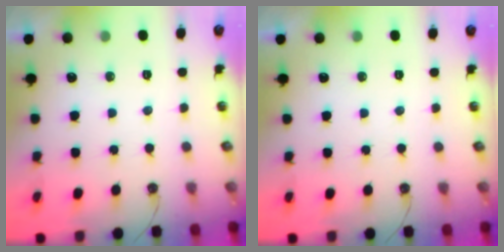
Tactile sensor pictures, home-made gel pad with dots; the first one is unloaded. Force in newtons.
{"total": 0.0}